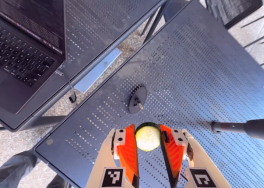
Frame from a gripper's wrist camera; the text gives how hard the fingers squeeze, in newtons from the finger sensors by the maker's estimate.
{"total": 11.1, "left": 11.7, "right": 10.6}